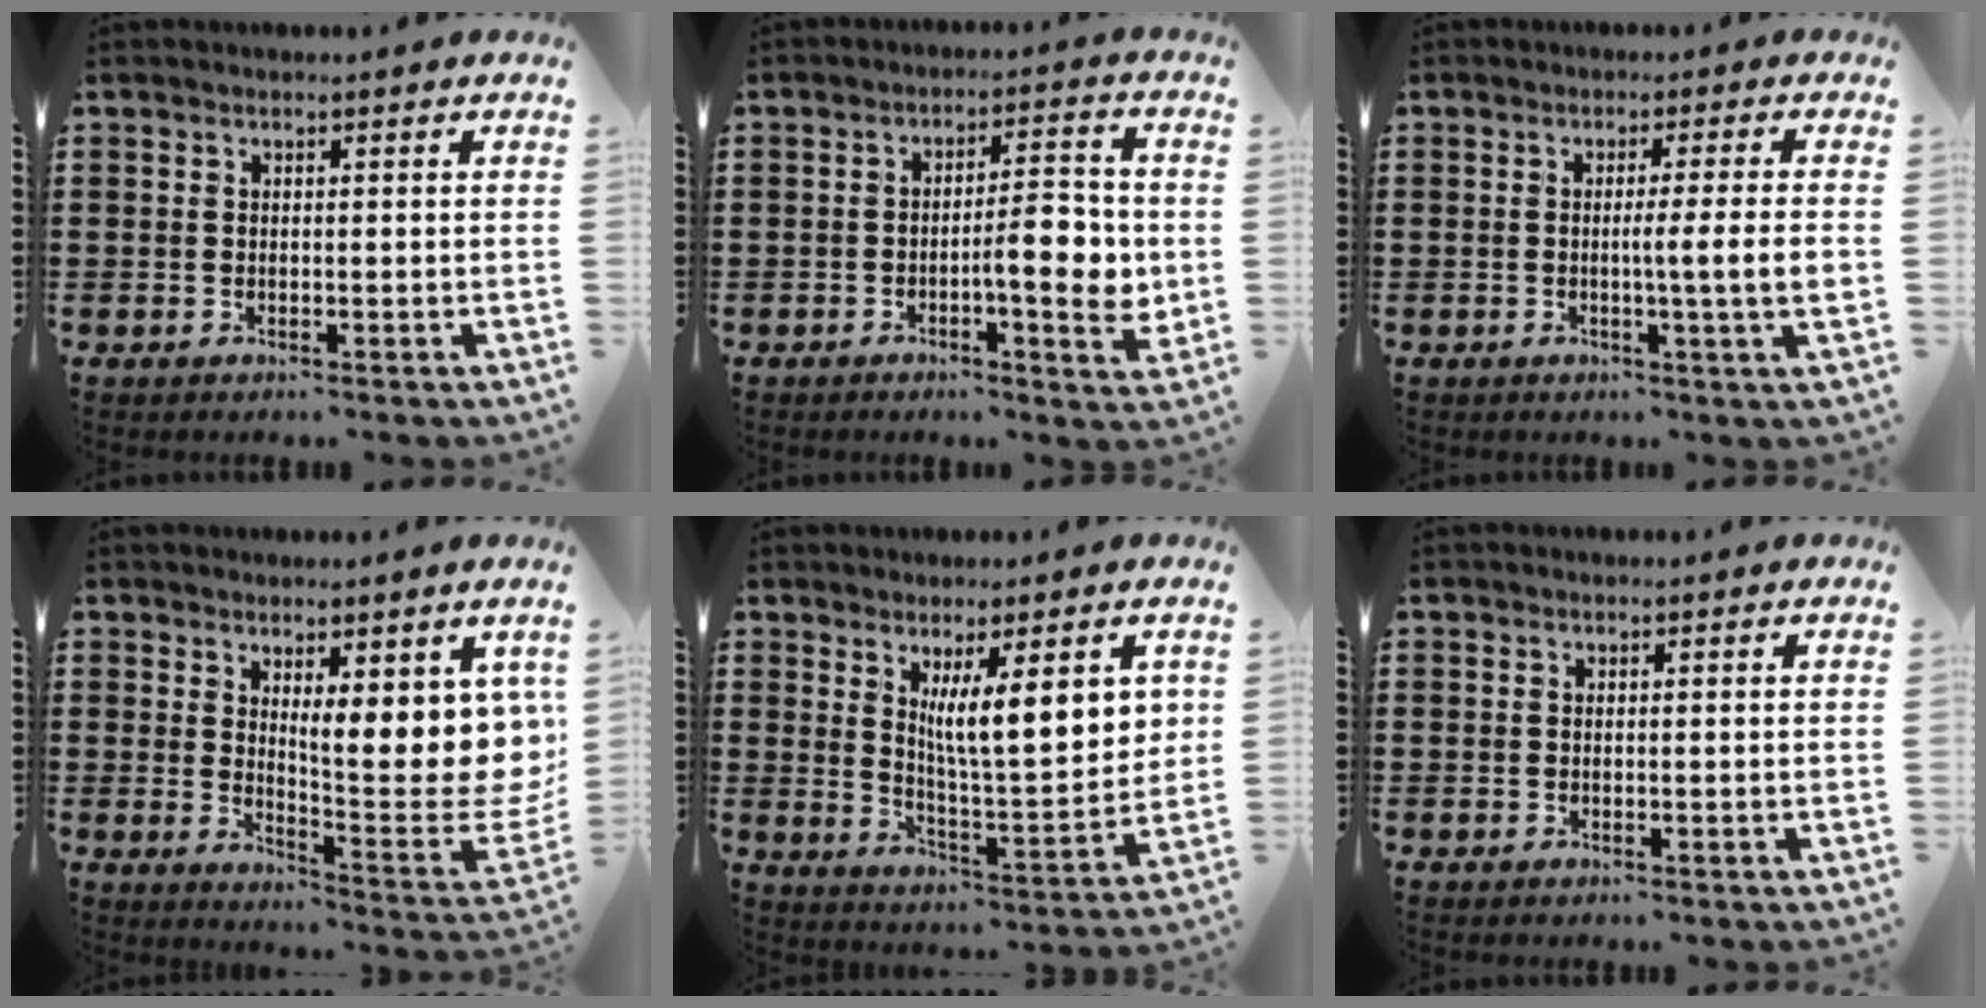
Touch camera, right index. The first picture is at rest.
{"total": 8.0, "force": [-1.2, 2.2, 7.6], "torque": [-0.104, -0.003, -0.023]}
{"total": 5.7, "force": [-0.4, -0.7, 5.7], "torque": [-0.099, -0.011, -0.010]}
{"total": 8.8, "force": [4.4, 3.0, 7.0], "torque": [-0.098, -0.048, 0.075]}
{"total": 9.6, "force": [4.0, 2.0, 8.5], "torque": [-0.153, -0.015, 0.066]}
{"total": 0.0}